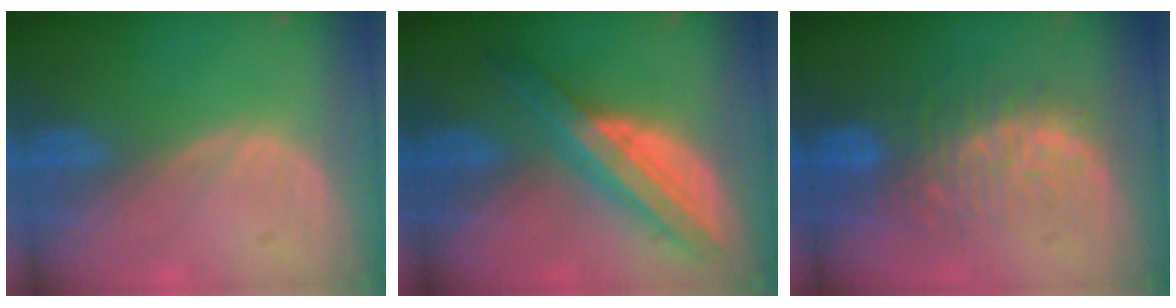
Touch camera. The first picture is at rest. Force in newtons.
{"total": 8.4, "press": 8.4, "slide": 0.5}
{"total": 9.7, "press": 8.5, "slide": 4.7}